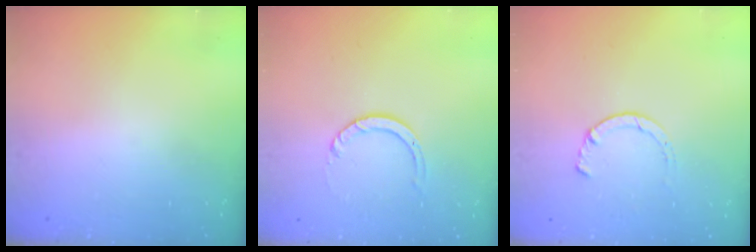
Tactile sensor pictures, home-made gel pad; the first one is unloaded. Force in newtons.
{"total": 3.1, "press": 3.1, "slide": 0.3}
{"total": 1.5, "press": 1.5, "slide": 0.3}